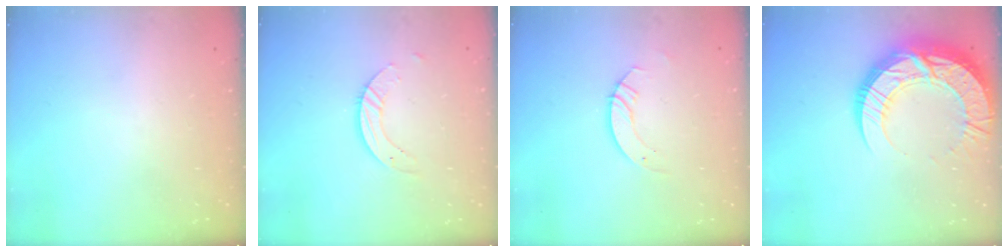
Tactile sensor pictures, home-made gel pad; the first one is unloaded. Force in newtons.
{"total": 4.2, "press": 4.2, "slide": 0.3}
{"total": 3.5, "press": 3.5, "slide": 0.4}
{"total": 22.5, "press": 22.4, "slide": 1.8}